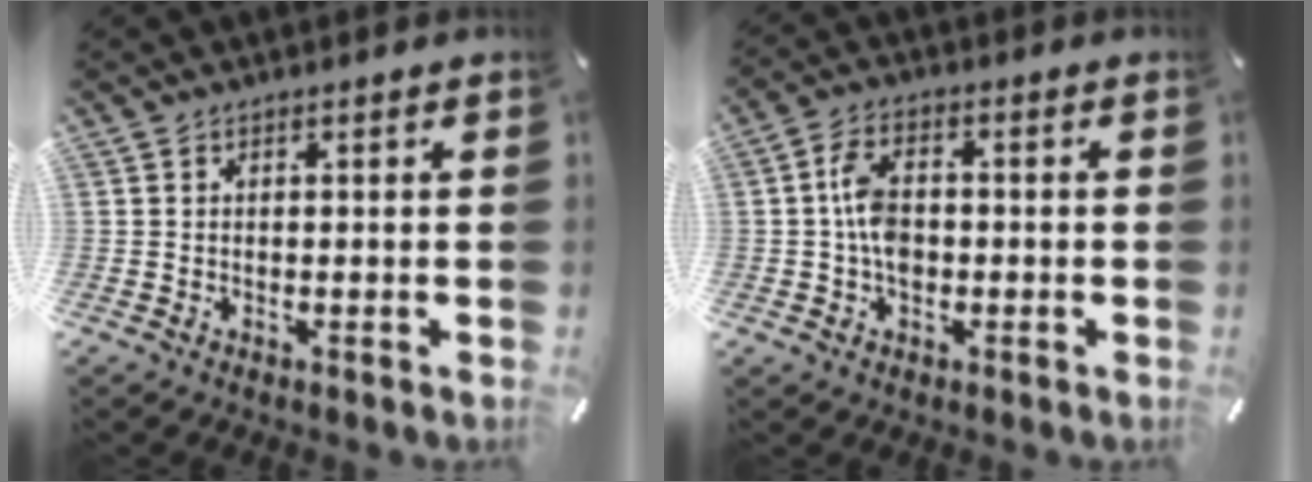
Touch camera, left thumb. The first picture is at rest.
{"total": 6.4, "force": [-0.7, 4.1, 4.8], "torque": [-0.100, 0.008, -0.013]}